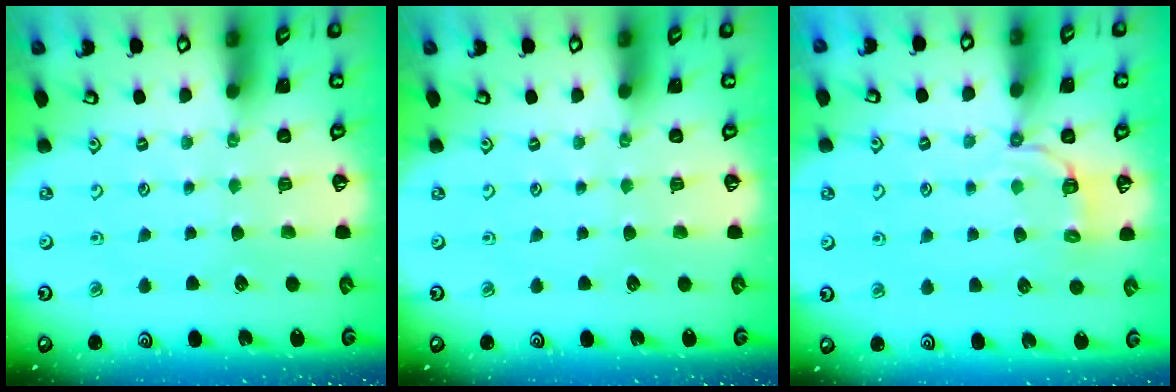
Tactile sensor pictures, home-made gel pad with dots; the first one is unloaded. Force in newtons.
{"total": 0.0}
{"total": 4.0, "press": 3.5, "slide": 1.9}